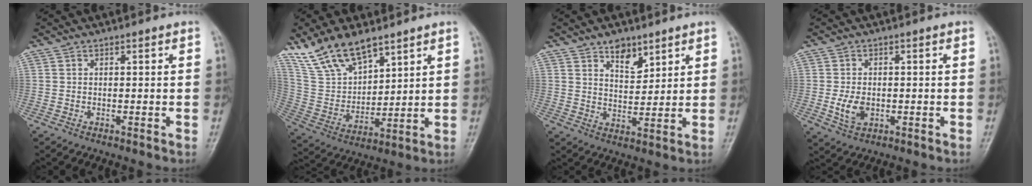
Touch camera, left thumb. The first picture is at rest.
{"total": 13.6, "force": [10.1, 5.8, 7.0], "torque": [-0.112, -0.046, 0.211]}
{"total": 5.8, "force": [3.9, 3.0, 3.0], "torque": [-0.026, -0.030, 0.068]}
{"total": 4.6, "force": [-0.7, 3.1, 3.2], "torque": [-0.057, -0.003, -0.007]}